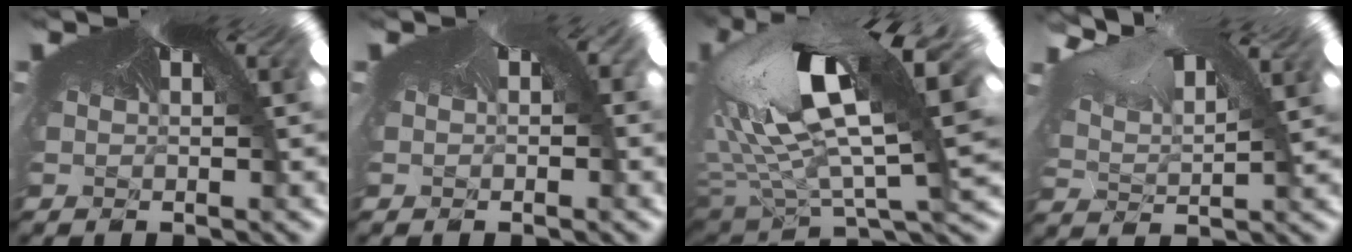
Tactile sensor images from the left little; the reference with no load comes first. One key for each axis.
{"total": 1.1, "fx": -0.2, "fy": 0.9, "fz": 0.6, "tx": -0.015, "ty": 0.002, "tz": -0.003}
{"total": 2.9, "fx": -2.5, "fy": 1.1, "fz": 1.0, "tx": -0.094, "ty": -0.054, "tz": -0.025}
{"total": 1.9, "fx": 1.0, "fy": 0.7, "fz": 1.4, "tx": -0.063, "ty": 0.007, "tz": 0.030}